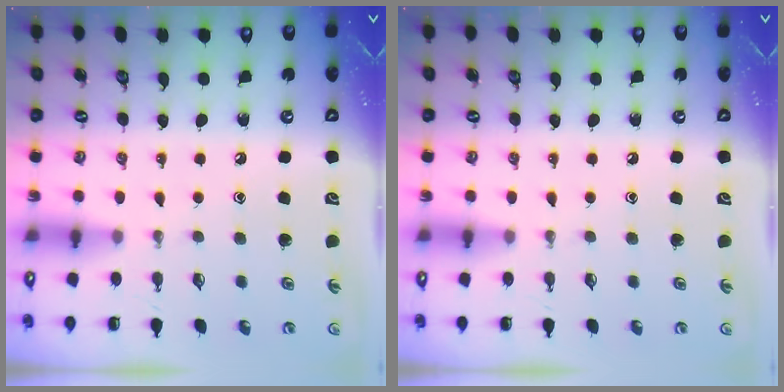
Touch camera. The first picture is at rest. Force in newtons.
{"total": 0.0}